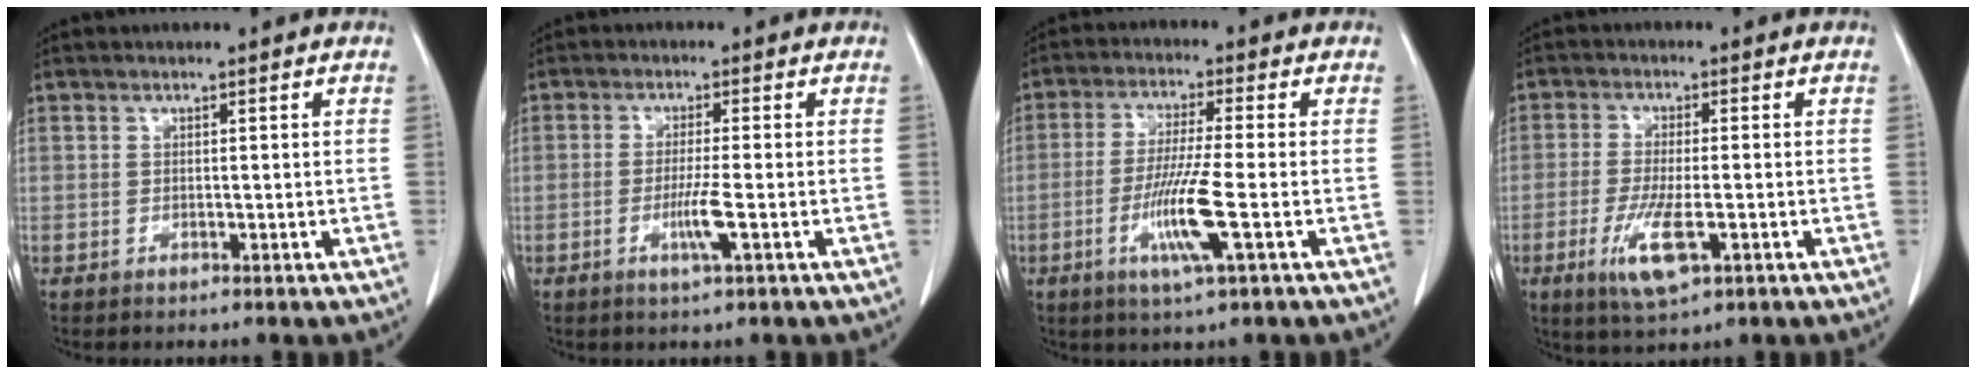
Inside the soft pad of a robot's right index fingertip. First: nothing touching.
{"total": 3.9, "force": [-1.2, -0.4, 3.7], "torque": [-0.074, -0.009, -0.024]}
{"total": 8.6, "force": [-2.6, -0.6, 8.1], "torque": [-0.161, -0.017, -0.052]}
{"total": 7.2, "force": [-2.8, 1.3, 6.5], "torque": [-0.132, -0.017, -0.047]}